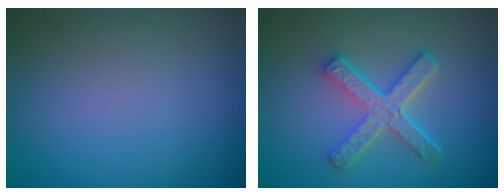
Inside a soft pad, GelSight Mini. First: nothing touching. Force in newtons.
{"total": 4.9, "press": 3.5, "slide": 3.4}